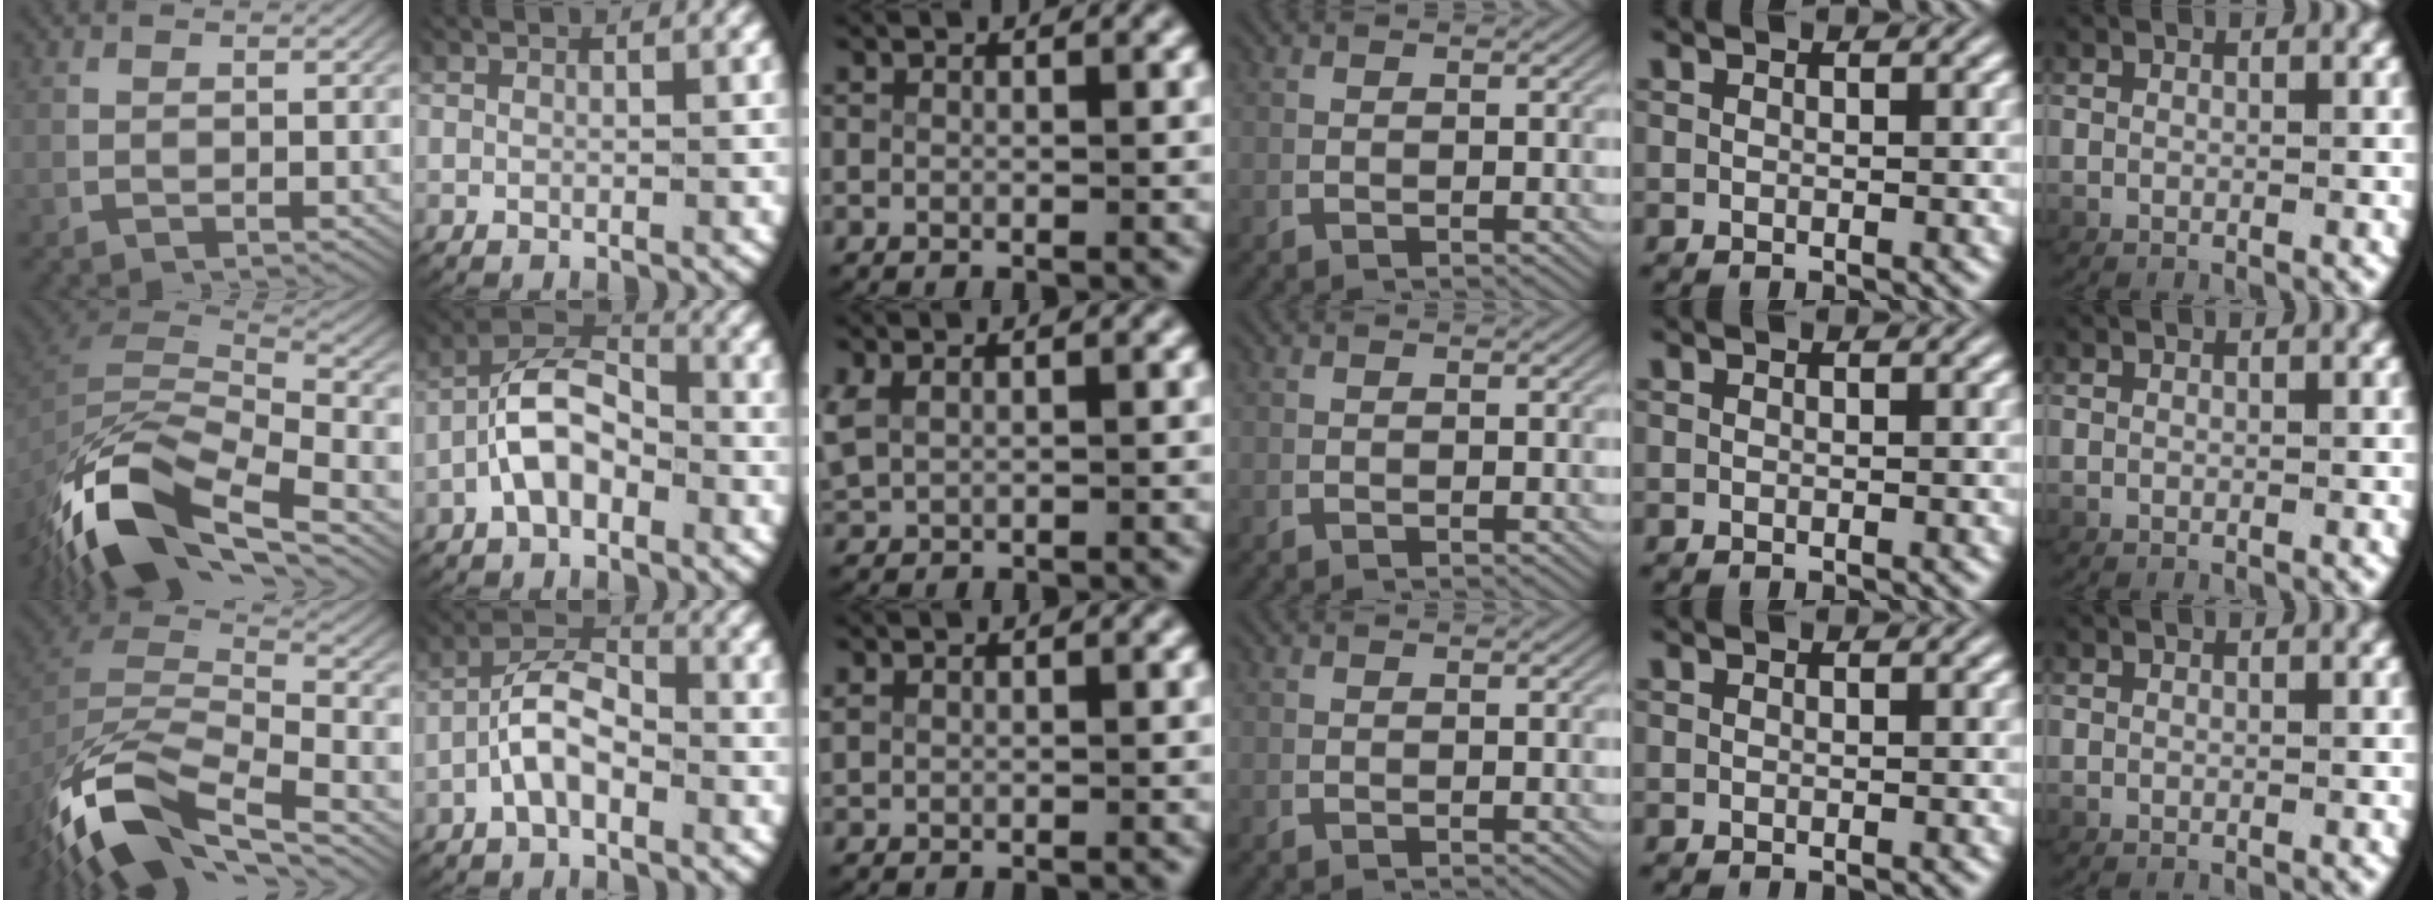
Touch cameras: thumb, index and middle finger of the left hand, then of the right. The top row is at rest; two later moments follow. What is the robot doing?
{"motion": "lift_and_place", "object": "scissors"}